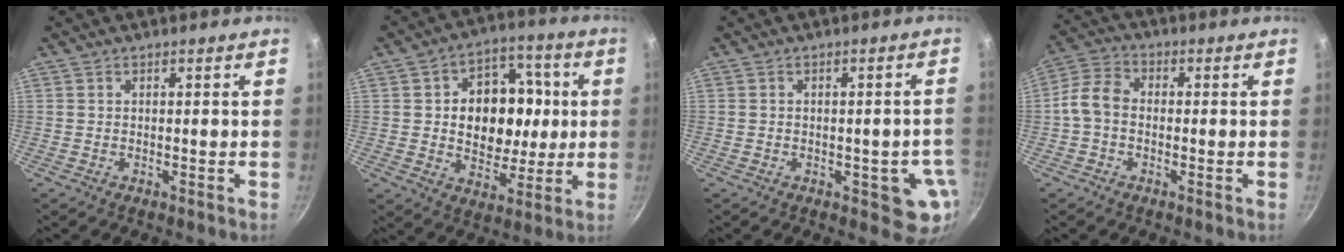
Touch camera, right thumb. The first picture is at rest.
{"total": 16.4, "force": [1.1, 12.4, 10.6], "torque": [-0.117, 0.012, 0.018]}
{"total": 6.7, "force": [-1.8, 3.5, 5.4], "torque": [-0.028, 0.008, -0.020]}
{"total": 6.1, "force": [-1.0, 4.5, 4.1], "torque": [-0.080, 0.028, -0.037]}